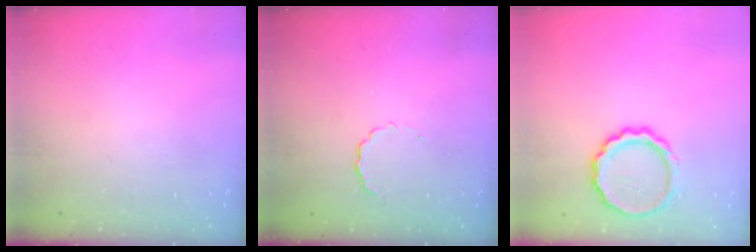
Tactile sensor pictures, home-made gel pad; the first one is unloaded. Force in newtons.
{"total": 4.2, "press": 4.1, "slide": 0.9}
{"total": 10.1, "press": 9.9, "slide": 2.2}